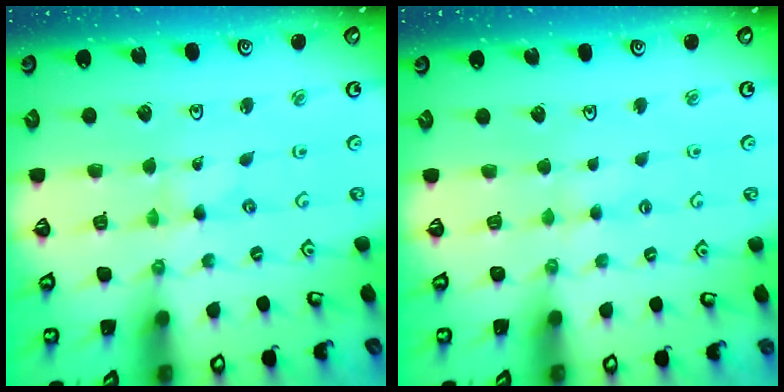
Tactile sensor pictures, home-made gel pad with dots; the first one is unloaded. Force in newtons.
{"total": 1.6, "press": 1.6, "slide": 0.3}